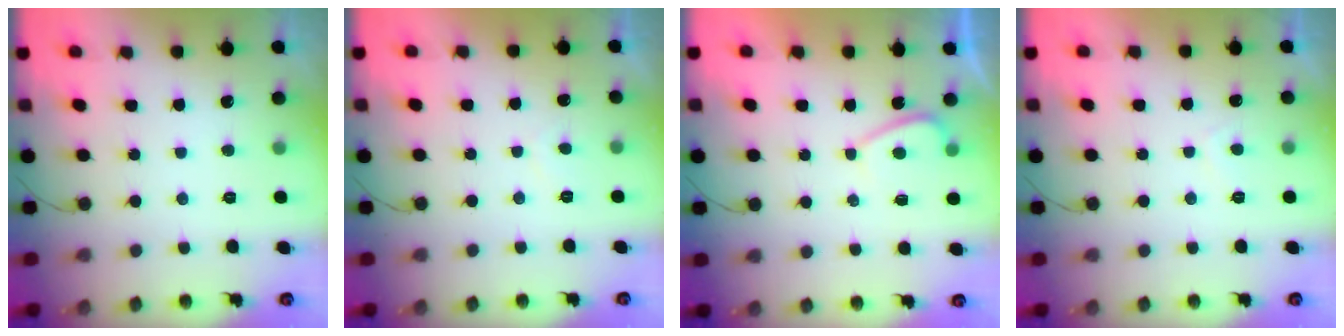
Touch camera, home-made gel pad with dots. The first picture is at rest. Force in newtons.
{"total": 0.6, "press": 0.0, "slide": 0.6}
{"total": 1.9, "press": 1.8, "slide": 0.7}
{"total": 1.5, "press": 1.4, "slide": 0.6}